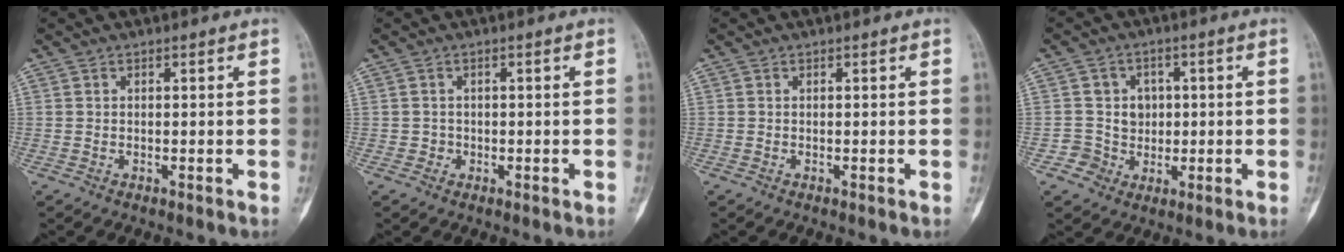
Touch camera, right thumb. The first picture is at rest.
{"total": 1.2, "force": [-0.3, 1.1, -0.1], "torque": [0.014, 0.008, -0.007]}
{"total": 0.0}
{"total": 5.9, "force": [0.0, 5.9, 0.2], "torque": [0.043, 0.016, -0.001]}